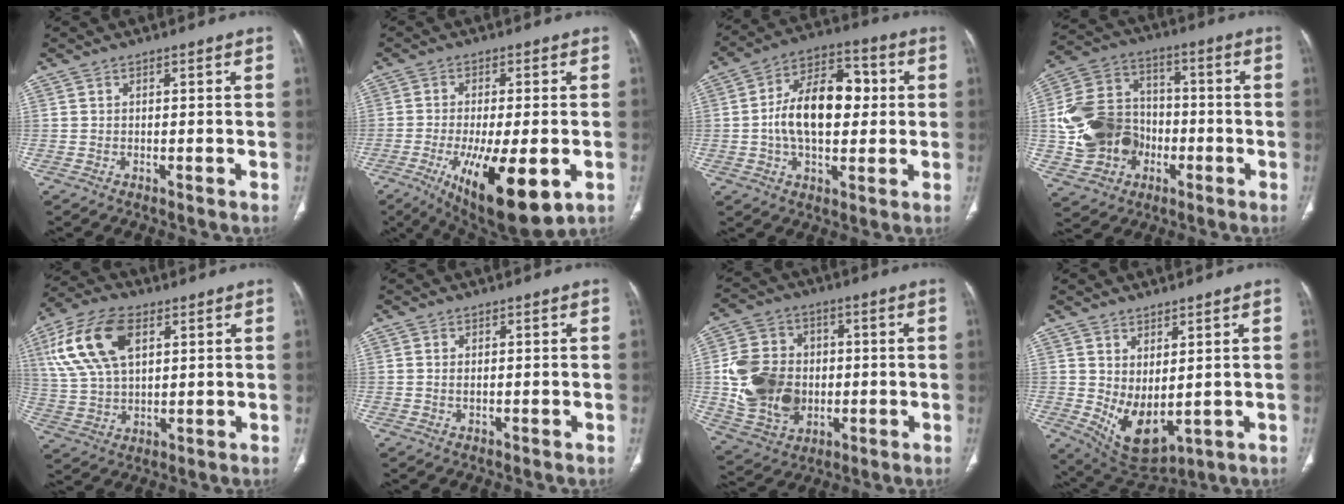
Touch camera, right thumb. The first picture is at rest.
{"total": 17.5, "force": [-6.3, 5.9, 15.2], "torque": [-0.240, -0.020, -0.083]}
{"total": 15.8, "force": [0.7, 9.2, 12.8], "torque": [-0.192, 0.028, 0.004]}
{"total": 17.0, "force": [-3.1, 14.2, 8.9], "torque": [-0.148, 0.029, -0.051]}
{"total": 15.8, "force": [5.9, 8.8, 11.8], "torque": [-0.235, 0.002, 0.114]}
{"total": 1.0, "force": [0.3, 0.5, 0.8], "torque": [-0.018, -0.001, 0.009]}
{"total": 17.0, "force": [-0.4, 13.5, 10.3], "torque": [-0.172, 0.005, 0.008]}
{"total": 8.9, "force": [0.5, 4.8, 7.5], "torque": [-0.122, -0.022, 0.039]}